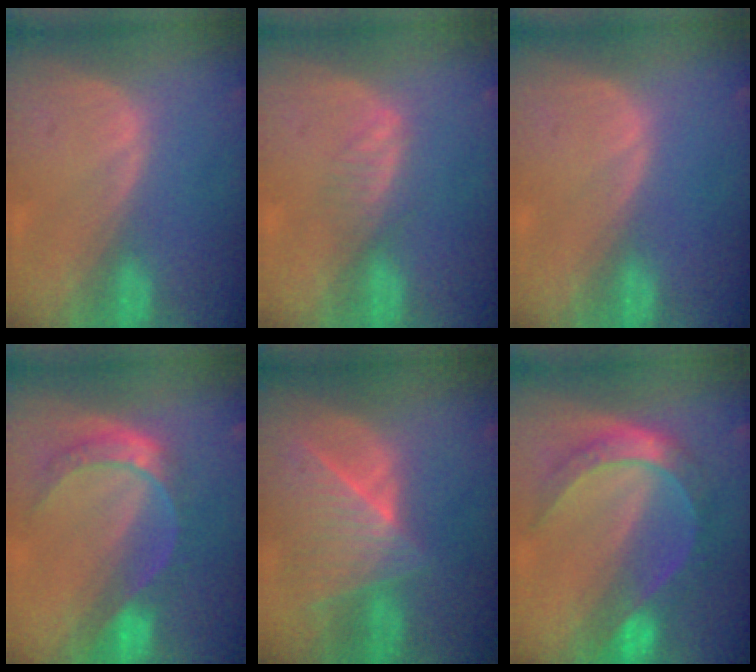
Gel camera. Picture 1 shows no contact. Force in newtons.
{"total": 2.3, "press": 2.3, "slide": 0.1}
{"total": 0.0}
{"total": 7.7, "press": 6.4, "slide": 4.3}
{"total": 8.3, "press": 7.6, "slide": 3.5}
{"total": 8.1, "press": 8.1, "slide": 0.8}